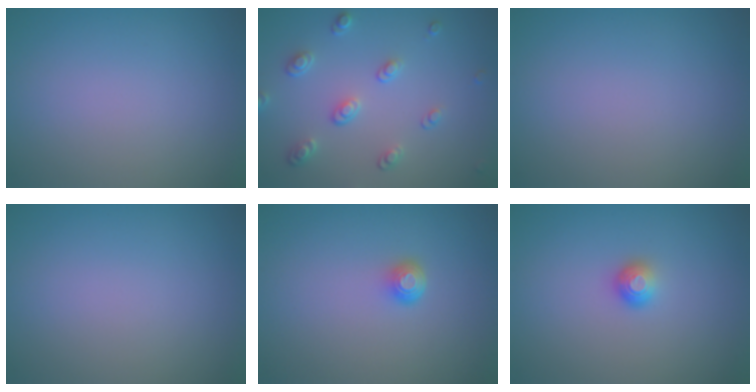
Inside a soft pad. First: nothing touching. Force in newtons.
{"total": 2.8, "press": 2.5, "slide": 1.1}
{"total": 0.0}
{"total": 0.0}
{"total": 1.5, "press": 1.1, "slide": 1.1}
{"total": 1.3, "press": 1.2, "slide": 0.7}